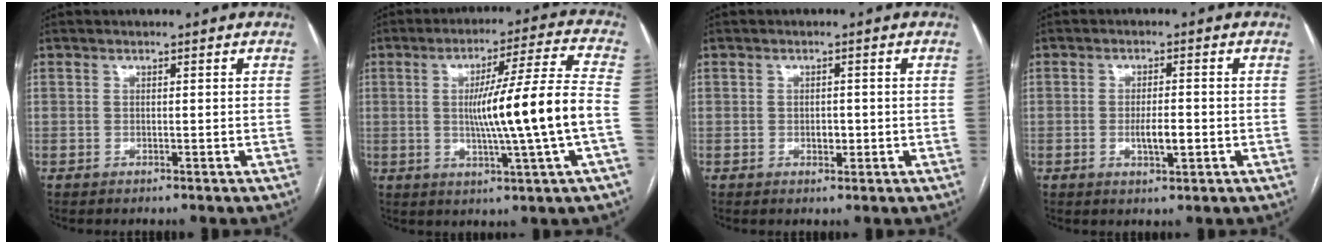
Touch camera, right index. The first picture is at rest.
{"total": 14.1, "force": [-1.4, -1.6, 13.9], "torque": [-0.227, -0.001, -0.022]}
{"total": 1.7, "force": [-0.4, 1.0, 1.3], "torque": [-0.020, 0.002, -0.003]}
{"total": 3.8, "force": [-0.9, 0.8, 3.6], "torque": [-0.064, -0.002, -0.013]}